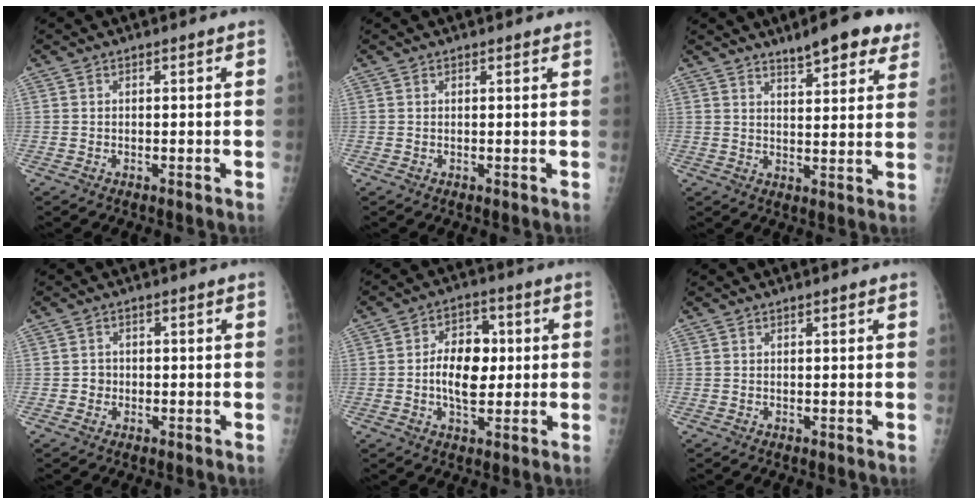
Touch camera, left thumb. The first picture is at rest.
{"total": 1.3, "force": [1.1, 0.4, 0.6], "torque": [-0.005, 0.002, 0.011]}
{"total": 10.8, "force": [7.7, 3.0, 6.9], "torque": [-0.060, -0.032, 0.101]}
{"total": 1.7, "force": [-0.3, 1.6, 0.3], "torque": [0.008, 0.008, -0.006]}
{"total": 9.0, "force": [-0.1, 5.9, 6.8], "torque": [-0.084, 0.010, -0.007]}
{"total": 0.7, "force": [0.5, 0.2, 0.5], "torque": [-0.005, 0.002, 0.007]}